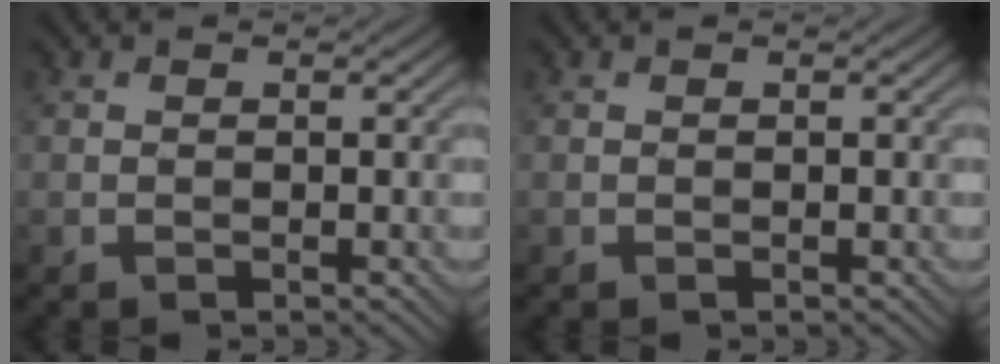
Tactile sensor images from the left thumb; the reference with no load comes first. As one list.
[{"total": 0.0}]